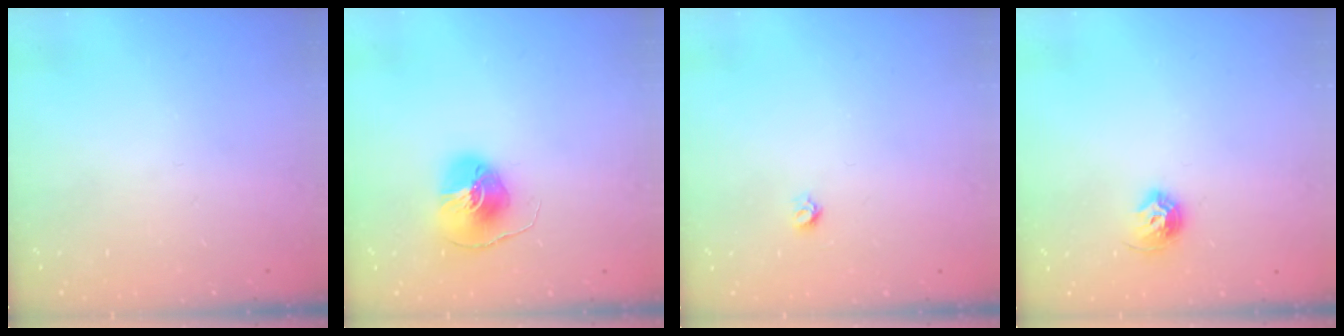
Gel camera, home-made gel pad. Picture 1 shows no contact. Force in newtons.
{"total": 9.6, "press": 9.6, "slide": 0.8}
{"total": 3.6, "press": 3.6, "slide": 0.3}
{"total": 8.4, "press": 8.3, "slide": 0.9}